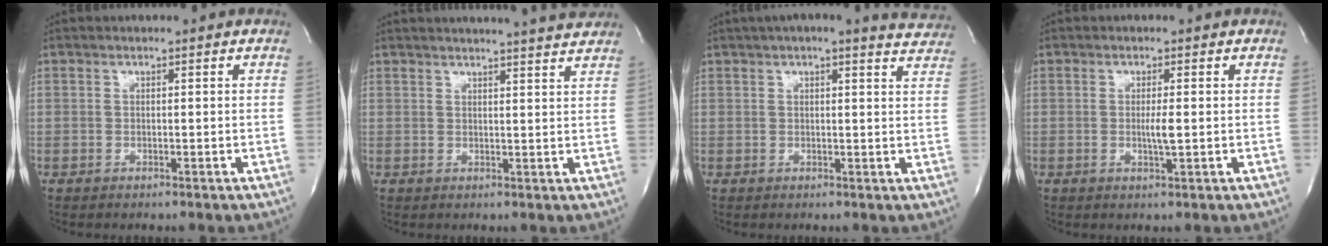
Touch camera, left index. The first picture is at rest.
{"total": 12.1, "force": [11.4, -0.3, 3.9], "torque": [-0.060, -0.010, 0.130]}
{"total": 11.3, "force": [10.1, 1.7, 4.9], "torque": [-0.056, 0.008, 0.103]}
{"total": 2.1, "force": [-0.2, 0.0, 2.1], "torque": [-0.046, -0.008, -0.003]}